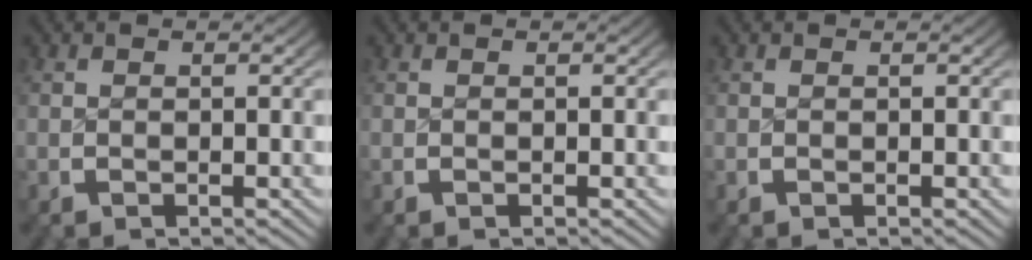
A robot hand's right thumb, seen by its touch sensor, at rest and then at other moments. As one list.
[{"total": 0.0}, {"total": 0.0}]